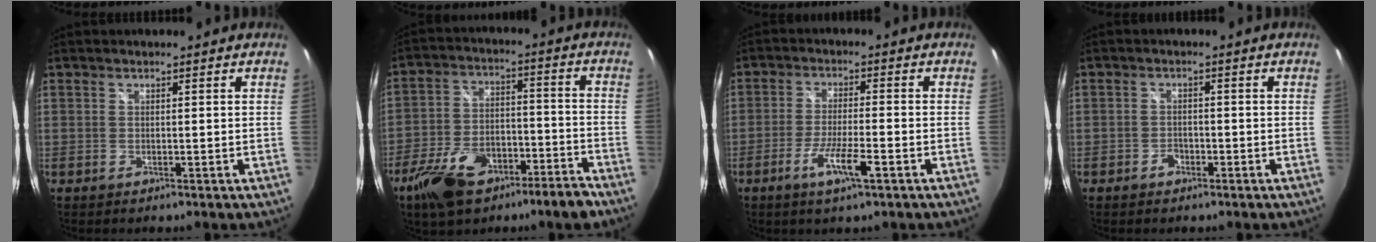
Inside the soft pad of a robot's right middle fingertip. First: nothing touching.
{"total": 14.9, "force": [-10.3, 5.8, 9.0], "torque": [-0.179, -0.002, -0.171]}
{"total": 7.0, "force": [-3.8, 0.6, 5.9], "torque": [-0.118, -0.012, -0.068]}
{"total": 2.1, "force": [-1.4, 1.4, 0.6], "torque": [-0.013, 0.002, -0.023]}